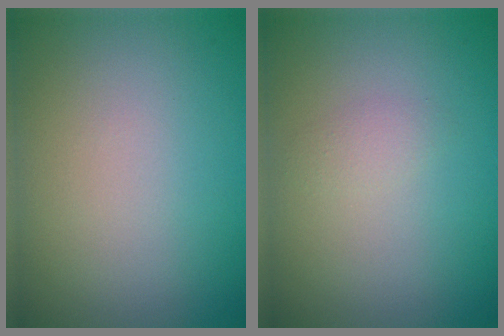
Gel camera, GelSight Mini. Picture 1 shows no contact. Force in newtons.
{"total": 0.9, "press": 0.9, "slide": 0.1}